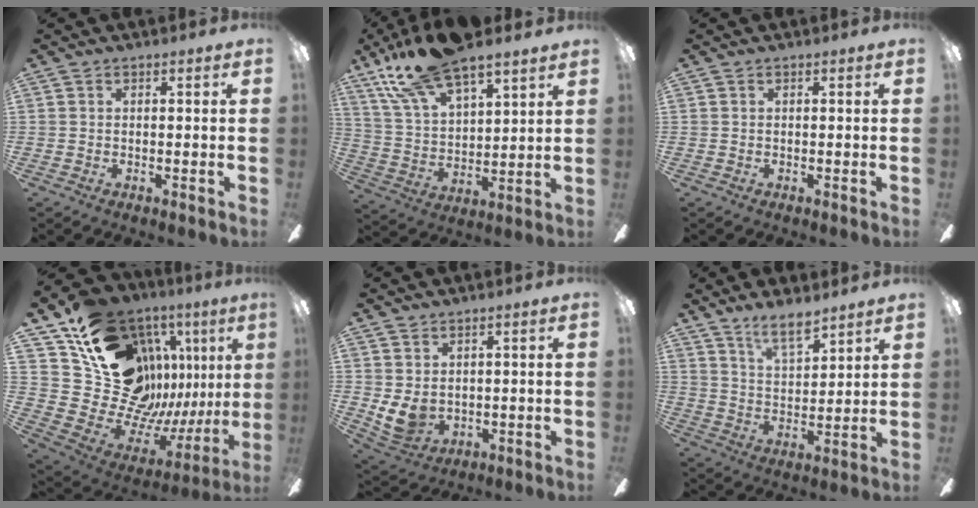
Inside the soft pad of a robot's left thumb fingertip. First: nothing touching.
{"total": 17.5, "force": [13.8, 5.6, 9.1], "torque": [-0.183, -0.068, 0.247]}
{"total": 0.0}
{"total": 18.8, "force": [10.3, 12.5, 9.5], "torque": [-0.150, -0.098, 0.228]}
{"total": 6.2, "force": [1.0, 4.9, 3.6], "torque": [-0.092, -0.012, 0.018]}
{"total": 9.2, "force": [7.5, 3.1, 4.3], "torque": [-0.069, -0.041, 0.133]}